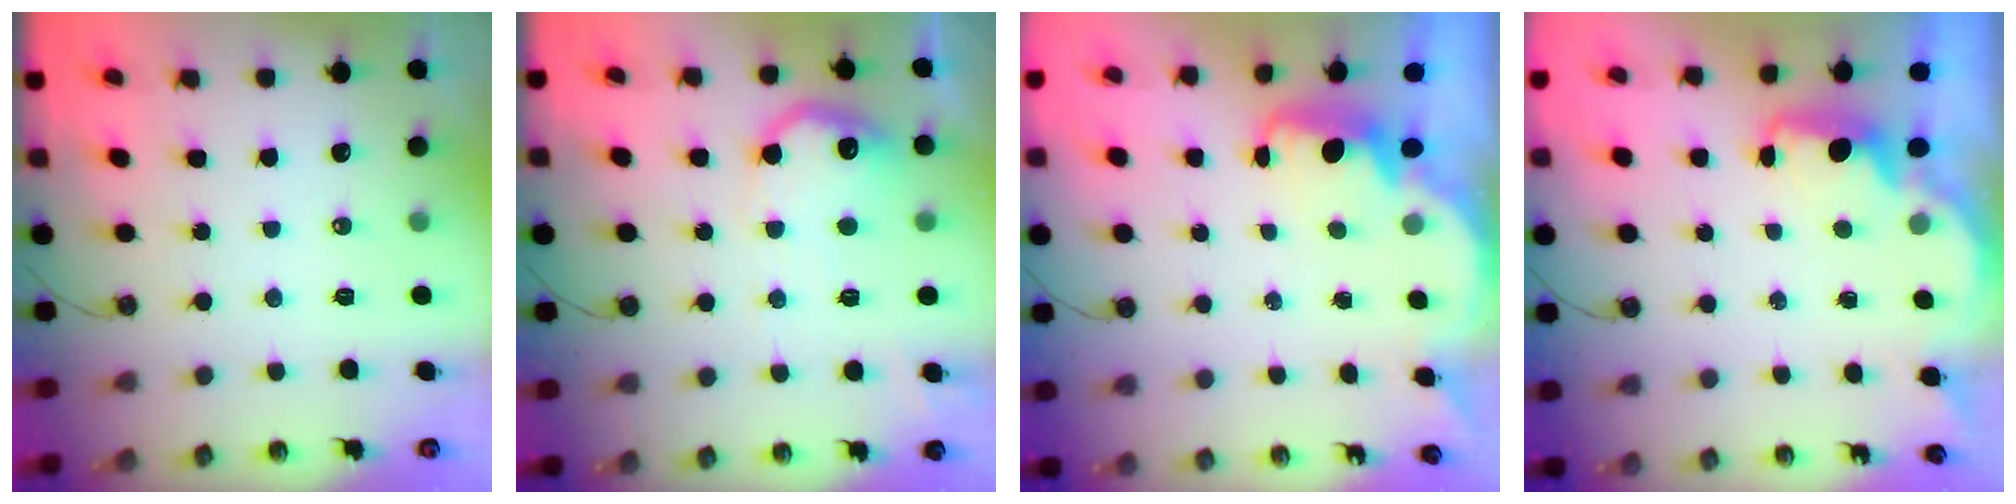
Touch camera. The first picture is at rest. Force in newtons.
{"total": 13.0, "press": 13.0, "slide": 0.7}
{"total": 2.4, "press": 2.4, "slide": 0.6}
{"total": 2.0, "press": 1.8, "slide": 0.8}